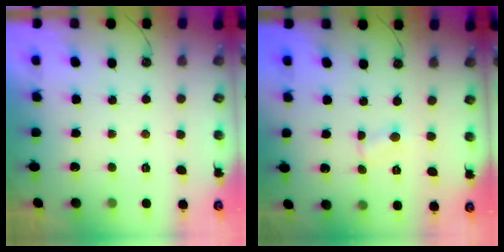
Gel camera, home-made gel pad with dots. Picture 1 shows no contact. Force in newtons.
{"total": 0.9, "press": 0.9, "slide": 0.3}